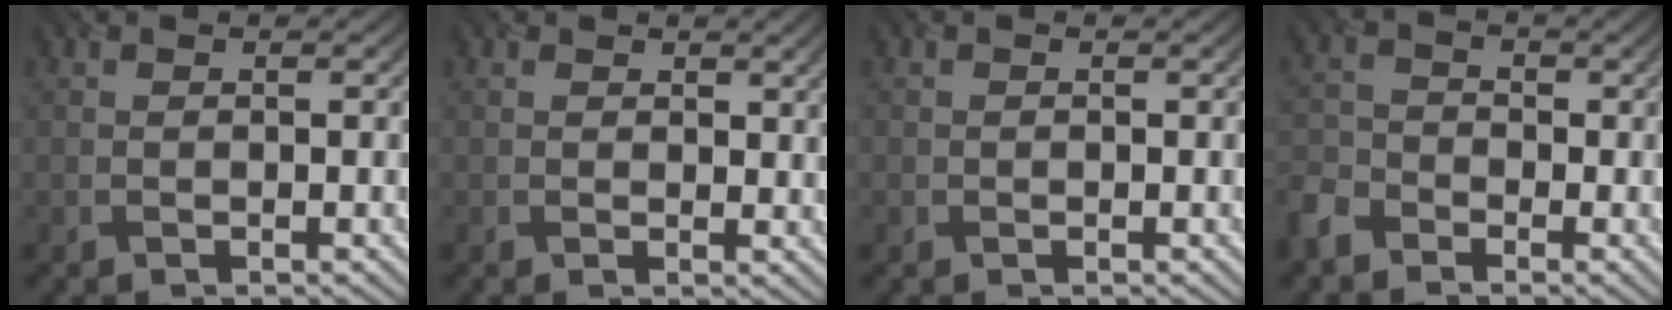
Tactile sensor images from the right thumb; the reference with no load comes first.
{"total": 1.6, "force": [1.1, 0.8, 0.9], "torque": [-0.016, -0.005, 0.021]}
{"total": 0.6, "force": [-0.3, 0.2, -0.6], "torque": [0.005, -0.006, 0.001]}
{"total": 4.5, "force": [-3.5, 2.7, 0.6], "torque": [-0.032, -0.006, -0.083]}